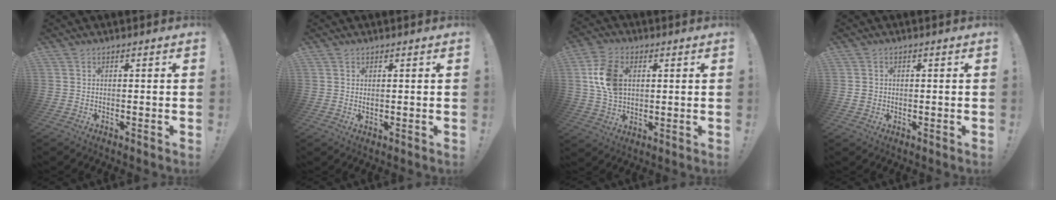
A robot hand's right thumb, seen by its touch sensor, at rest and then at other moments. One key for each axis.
{"total": 0.9, "fx": 0.6, "fy": 0.6, "fz": 0.4, "tx": 0.000, "ty": -0.002, "tz": 0.009}
{"total": 12.5, "fx": 2.4, "fy": 8.9, "fz": 8.5, "tx": -0.154, "ty": 0.005, "tz": 0.045}
{"total": 2.4, "fx": 0.4, "fy": 2.2, "fz": 0.7, "tx": 0.003, "ty": -0.004, "tz": 0.006}